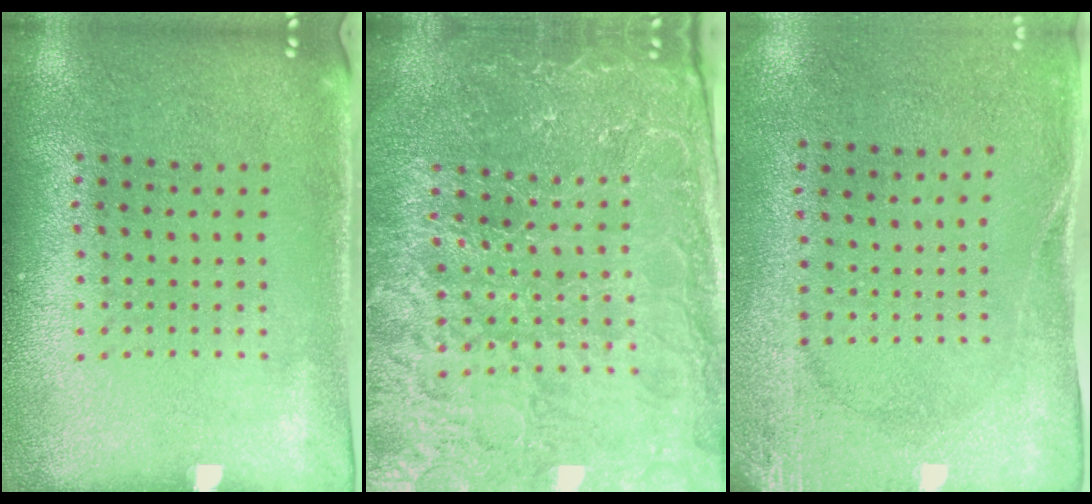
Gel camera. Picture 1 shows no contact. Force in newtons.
{"total": 5.1, "press": 4.7, "slide": 1.9}
{"total": 2.7, "press": 2.1, "slide": 1.7}